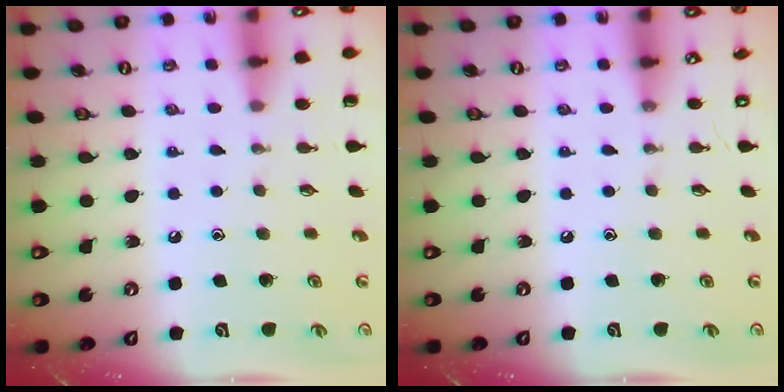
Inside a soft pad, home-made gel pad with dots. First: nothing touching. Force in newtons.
{"total": 0.0}